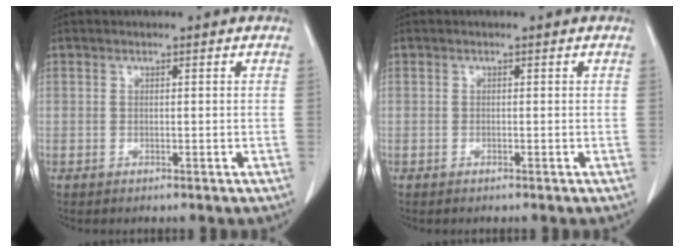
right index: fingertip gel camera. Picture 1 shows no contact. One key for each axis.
{"total": 0.0}